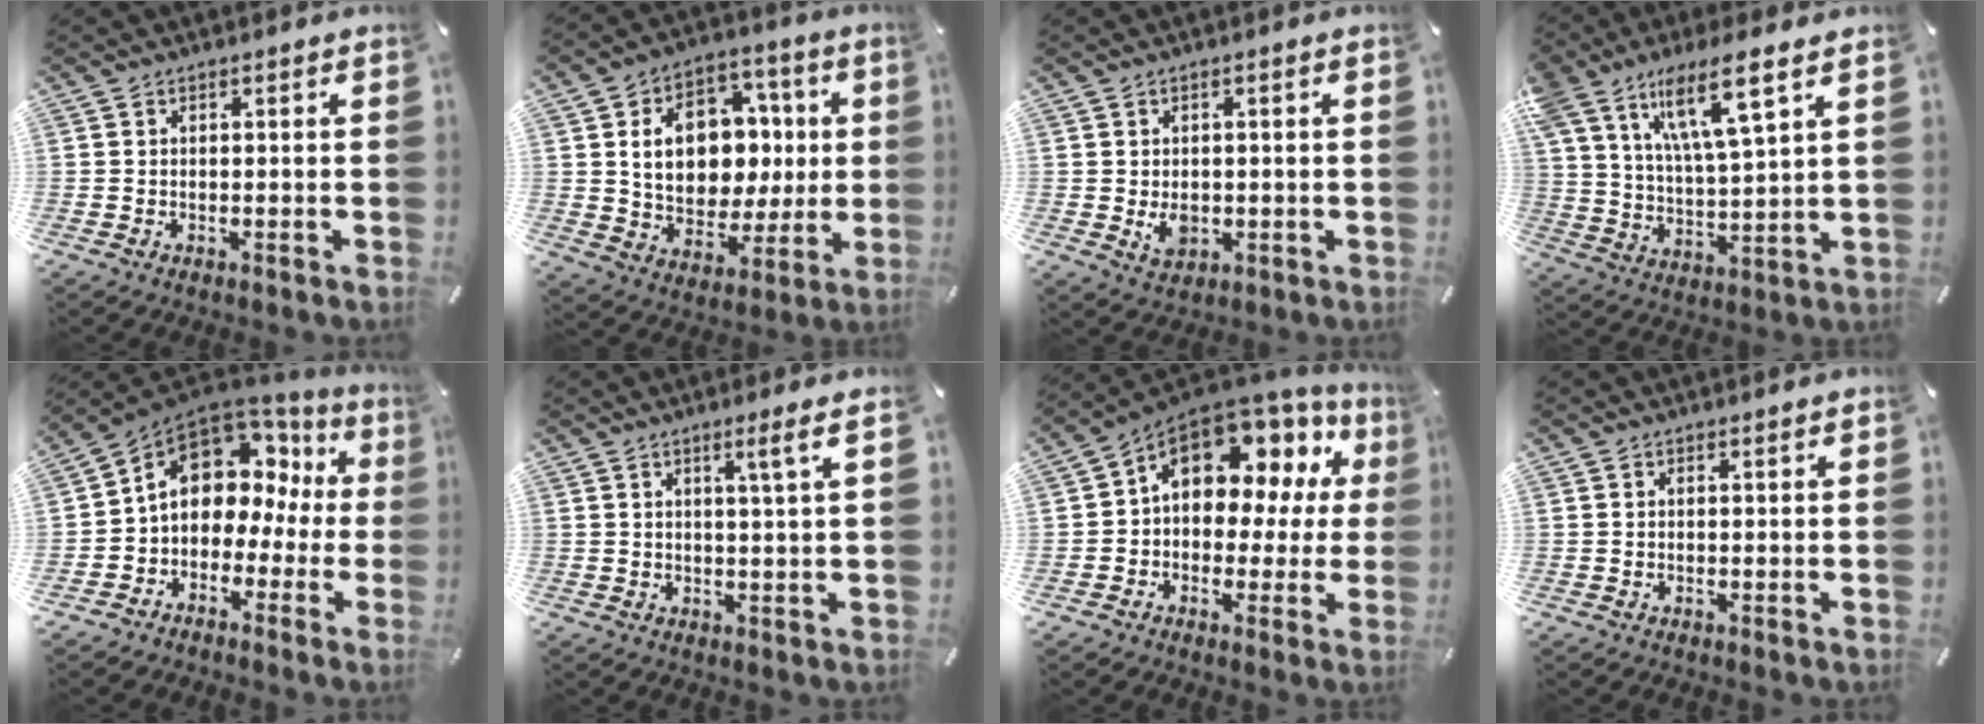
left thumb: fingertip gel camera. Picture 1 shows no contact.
{"total": 15.4, "force": [2.1, 12.6, 8.7], "torque": [-0.139, -0.003, 0.049]}
{"total": 4.0, "force": [-0.5, 3.1, 2.6], "torque": [-0.044, -0.002, -0.009]}
{"total": 13.2, "force": [8.7, 3.7, 9.2], "torque": [-0.186, -0.020, 0.153]}
{"total": 10.0, "force": [3.7, 7.7, 5.3], "torque": [-0.101, -0.019, 0.068]}
{"total": 4.8, "force": [2.3, -0.3, 4.2], "torque": [-0.078, -0.005, 0.033]}
{"total": 12.8, "force": [5.4, 8.5, 7.9], "torque": [-0.115, -0.039, 0.095]}
{"total": 0.6, "force": [0.3, -0.1, 0.5], "torque": [-0.006, 0.000, 0.005]}